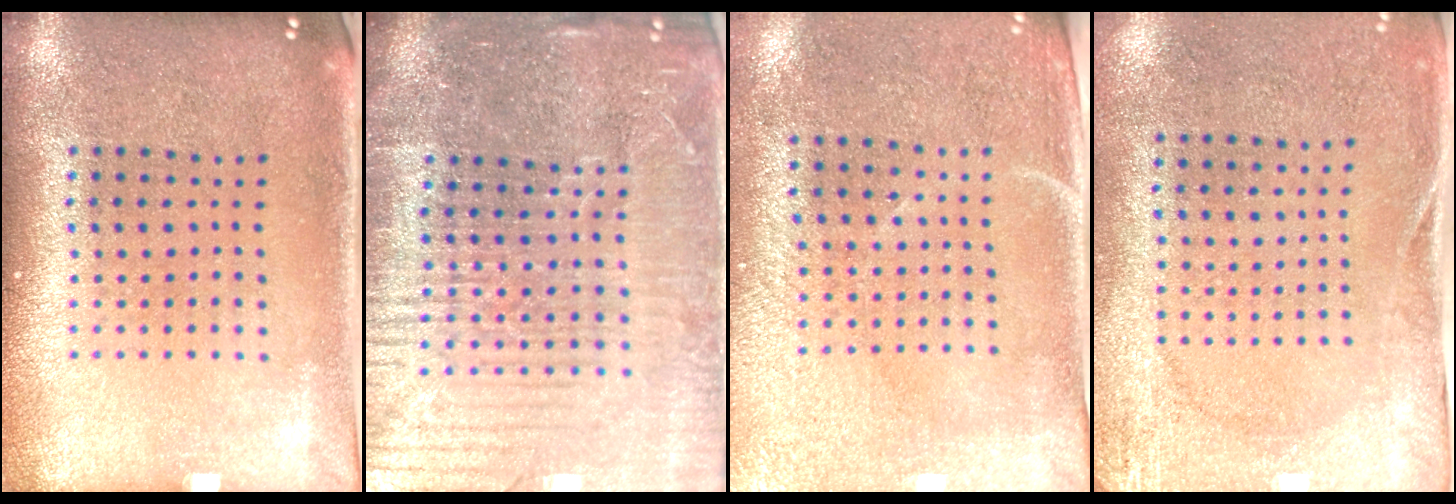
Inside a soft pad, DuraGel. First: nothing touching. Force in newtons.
{"total": 5.0, "press": 4.7, "slide": 1.9}
{"total": 2.9, "press": 2.5, "slide": 1.4}
{"total": 2.8, "press": 2.1, "slide": 1.8}